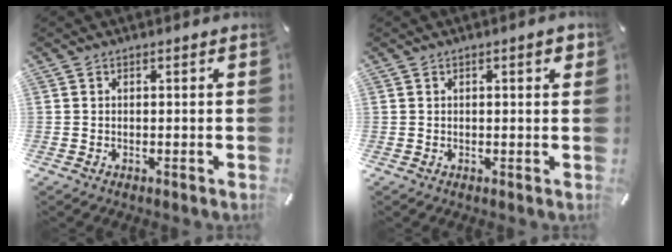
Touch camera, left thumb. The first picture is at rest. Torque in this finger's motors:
{"motor_torque": [0.28, 0.18, -0.02, -0.30, 0.02]}